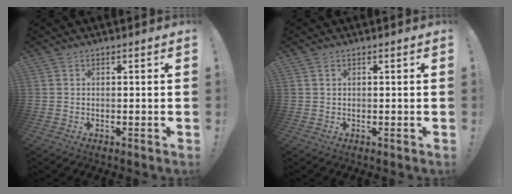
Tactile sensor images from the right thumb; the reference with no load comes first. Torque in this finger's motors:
{"motor_torque": [-0.19, 0.34, 0.21, -0.13, 0.03]}